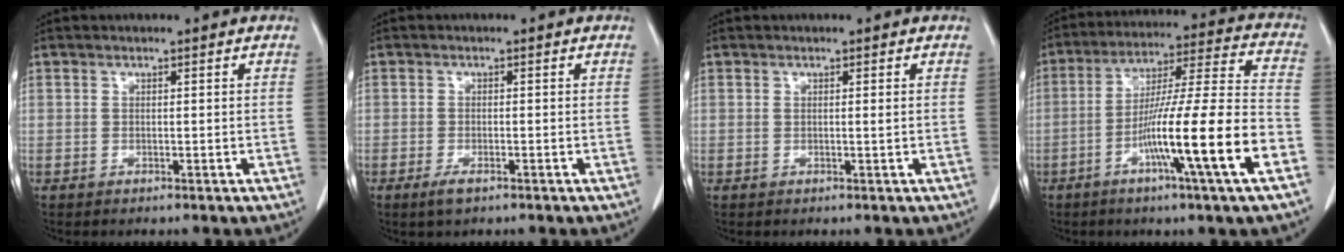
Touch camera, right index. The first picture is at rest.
{"total": 2.0, "force": [-1.3, 0.6, 1.4], "torque": [-0.030, -0.003, -0.022]}
{"total": 0.5, "force": [0.1, -0.1, 0.5], "torque": [-0.010, -0.003, 0.002]}
{"total": 17.8, "force": [-6.9, -0.9, 16.4], "torque": [-0.280, -0.008, -0.117]}